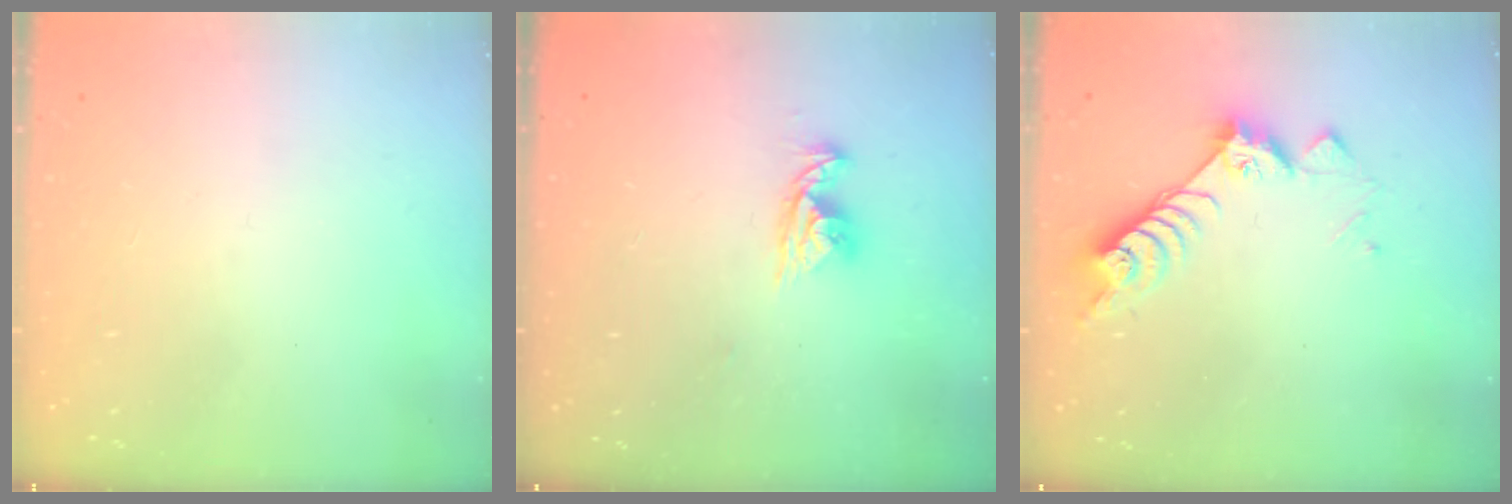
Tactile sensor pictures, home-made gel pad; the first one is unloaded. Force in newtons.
{"total": 8.3, "press": 8.3, "slide": 0.9}
{"total": 7.1, "press": 7.1, "slide": 0.5}